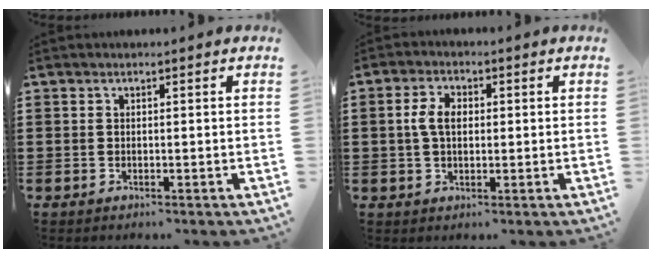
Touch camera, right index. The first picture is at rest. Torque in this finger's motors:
{"motor_torque": [0.80, -0.09, 0.44, 0.13]}